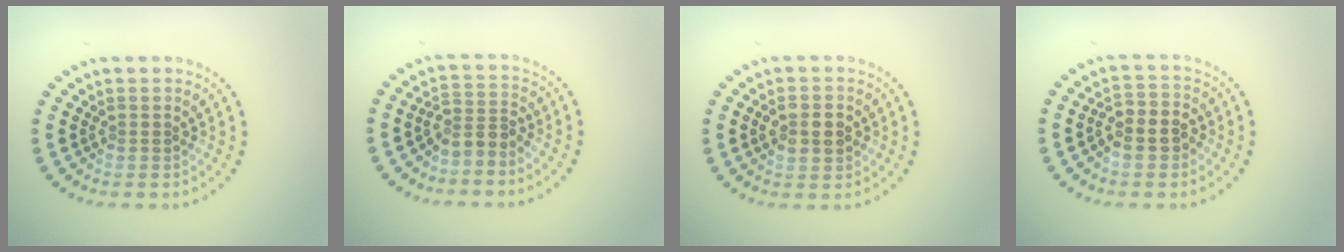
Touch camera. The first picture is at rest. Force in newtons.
{"total": 2.4, "press": 1.8, "slide": 1.6}
{"total": 2.7, "press": 2.7, "slide": 0.0}
{"total": 3.0, "press": 2.8, "slide": 1.0}